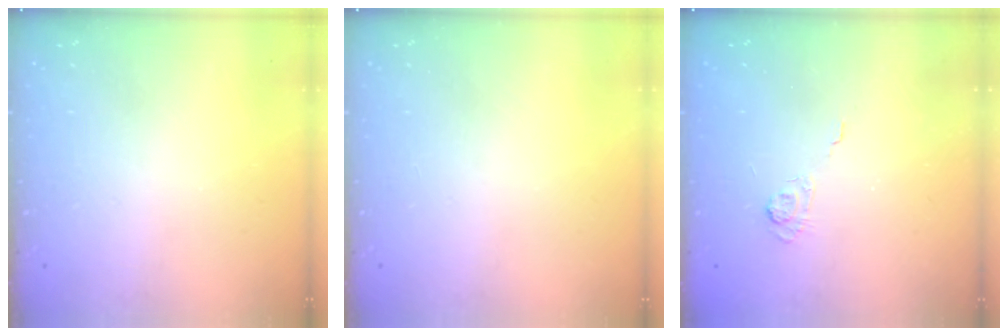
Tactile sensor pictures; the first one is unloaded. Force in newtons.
{"total": 0.0}
{"total": 3.1, "press": 2.7, "slide": 1.6}